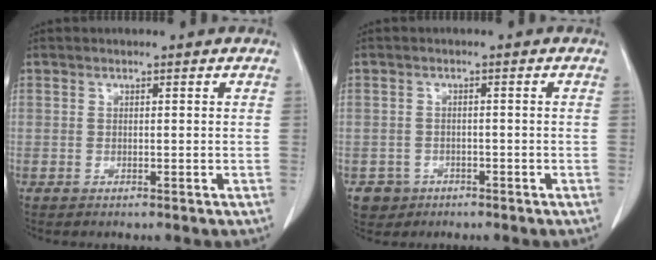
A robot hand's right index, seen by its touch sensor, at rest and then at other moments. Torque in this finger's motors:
{"motor_torque": [-0.27, 0.03, -0.51, -0.19]}